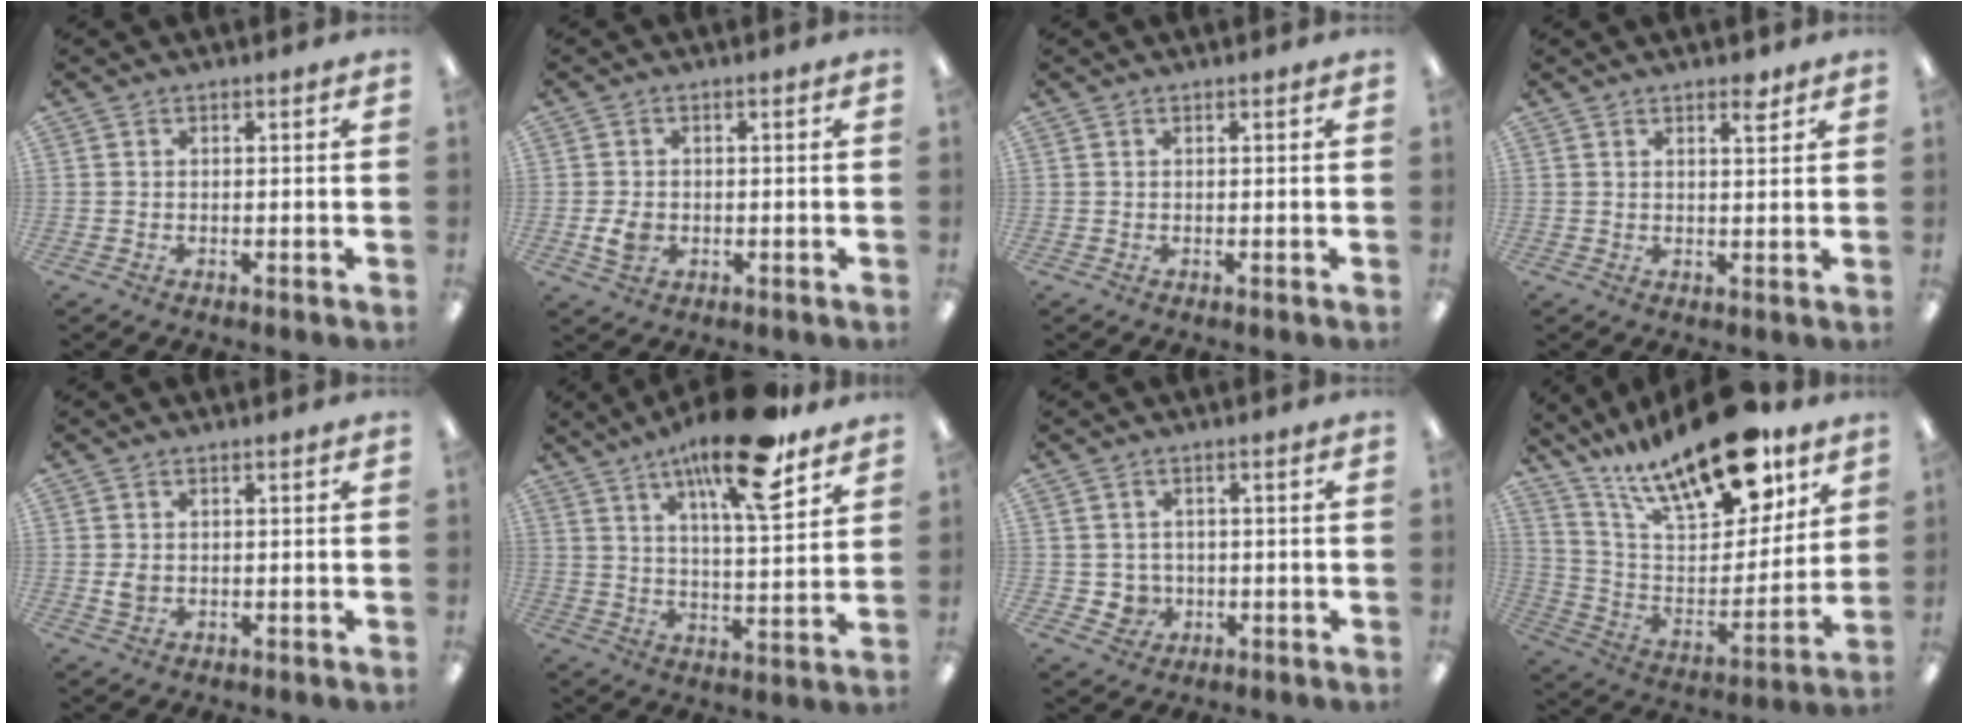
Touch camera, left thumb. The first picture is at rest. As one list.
[{"total": 3.6, "force": [-0.6, 2.7, 2.3], "torque": [-0.037, -0.001, -0.011]}, {"total": 0.0}, {"total": 3.5, "force": [2.6, 1.0, 2.0], "torque": [-0.021, -0.013, 0.041]}, {"total": 2.1, "force": [0.3, 1.6, 1.3], "torque": [-0.018, 0.000, 0.003]}, {"total": 17.8, "force": [11.7, 4.7, 12.5], "torque": [-0.202, -0.054, 0.184]}, {"total": 3.5, "force": [-0.1, 3.4, 0.9], "torque": [-0.021, -0.001, -0.003]}, {"total": 23.8, "force": [16.7, 9.3, 14.3], "torque": [-0.232, -0.099, 0.285]}]